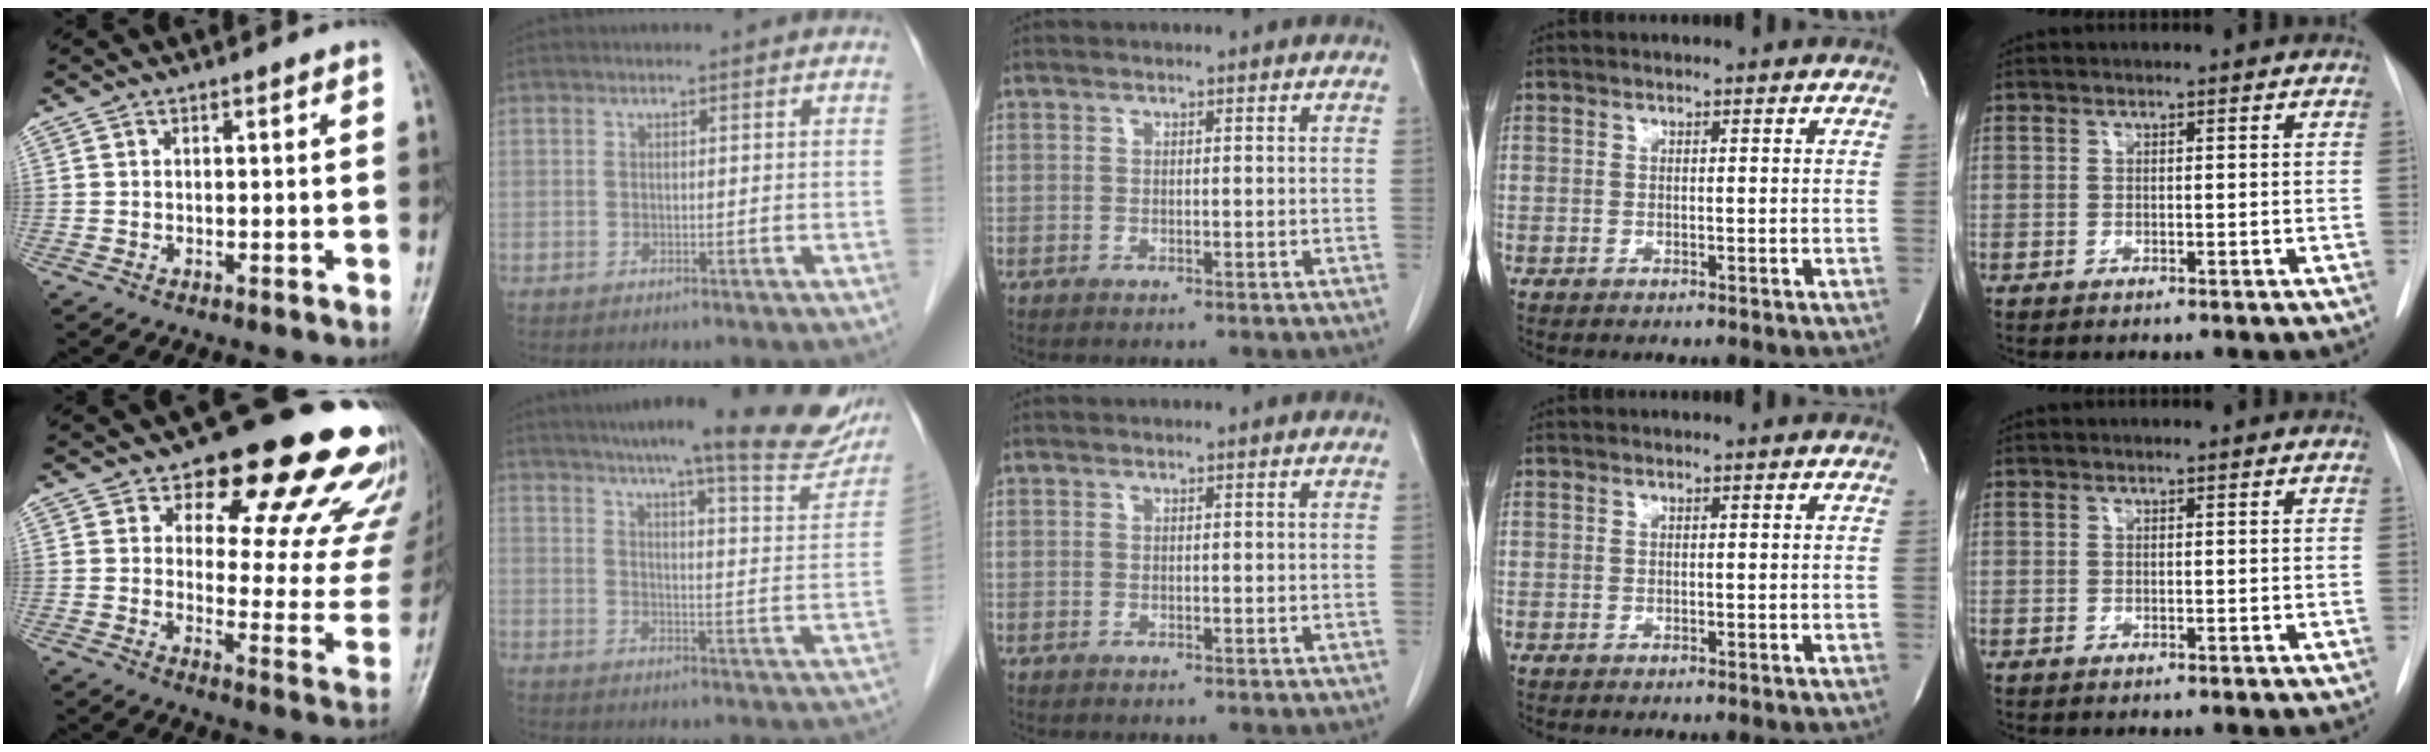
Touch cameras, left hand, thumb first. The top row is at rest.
{"thumb": {"total": 22.9, "force": [16.6, 9.2, 12.9], "torque": [-0.108, -0.090, 0.199]}, "index": {"total": 22.7, "force": [19.2, 2.6, 11.8], "torque": [-0.156, -0.031, 0.229]}}